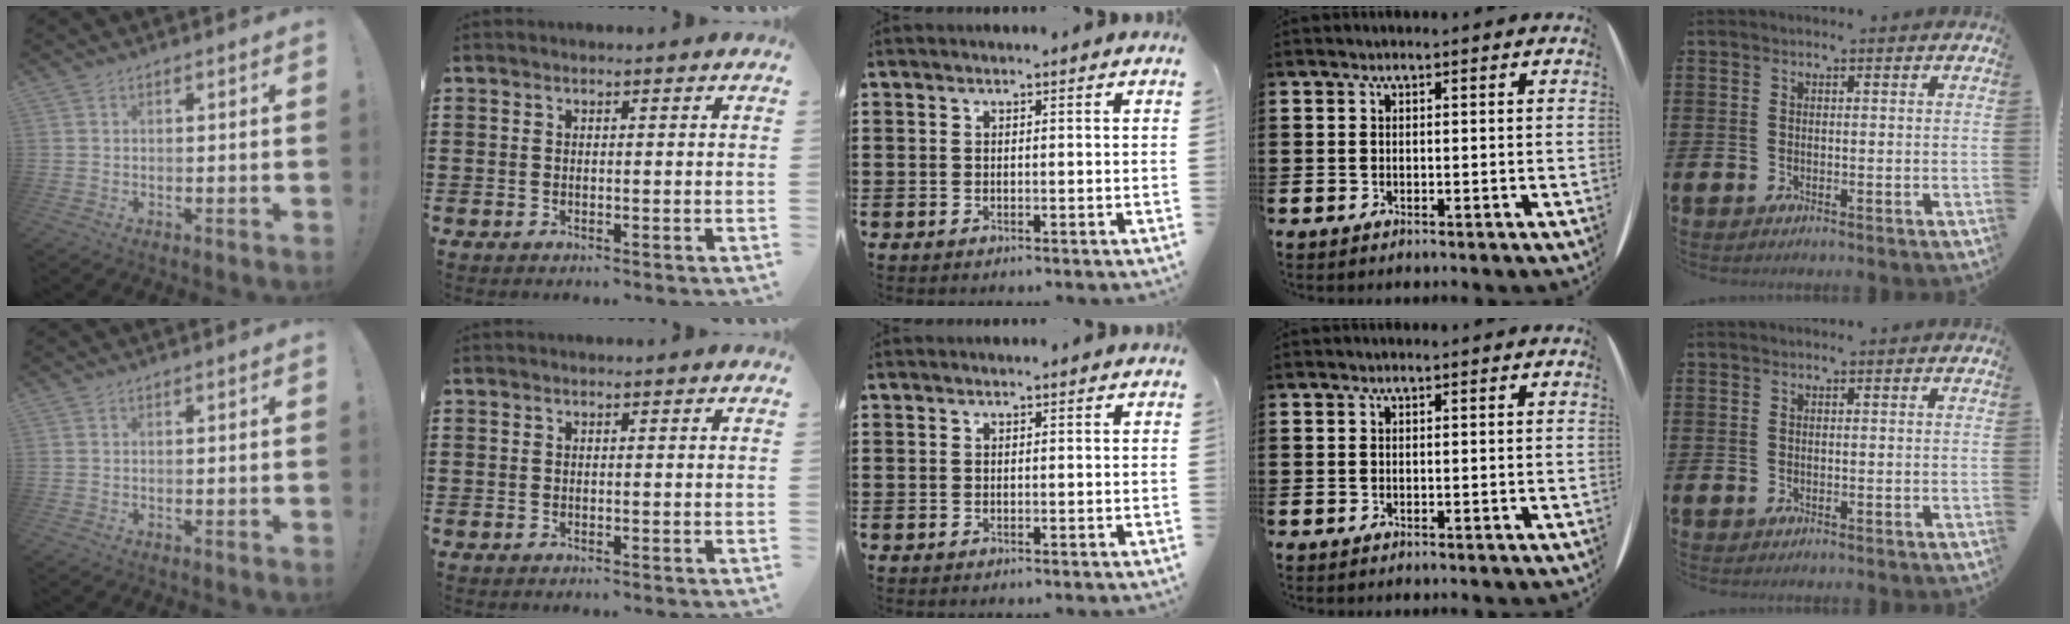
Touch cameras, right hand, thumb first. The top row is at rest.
{}